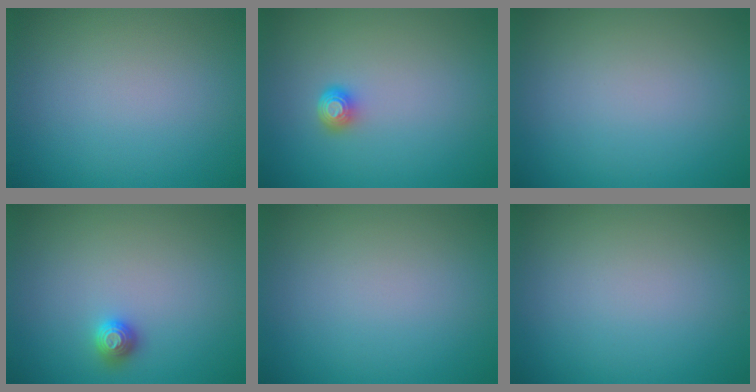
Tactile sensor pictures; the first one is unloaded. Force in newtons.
{"total": 1.5, "press": 1.1, "slide": 1.1}
{"total": 0.0}
{"total": 1.2, "press": 1.1, "slide": 0.2}
{"total": 0.0}
{"total": 0.0}